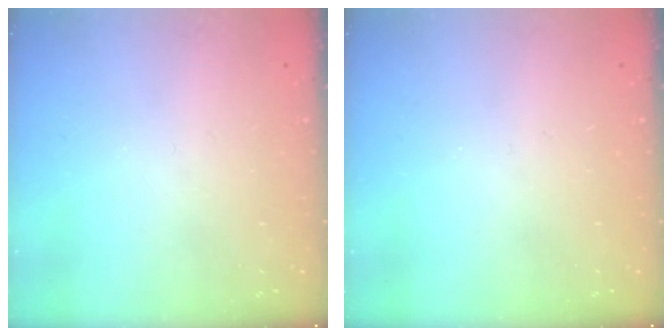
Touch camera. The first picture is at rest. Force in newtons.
{"total": 0.0}